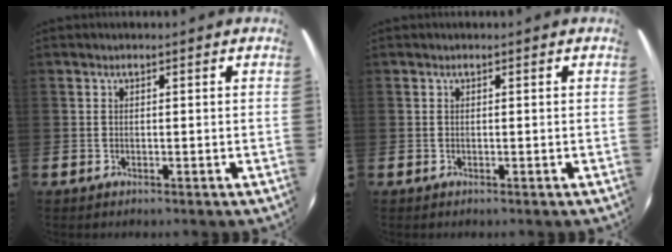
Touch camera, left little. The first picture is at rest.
{"total": 0.0}